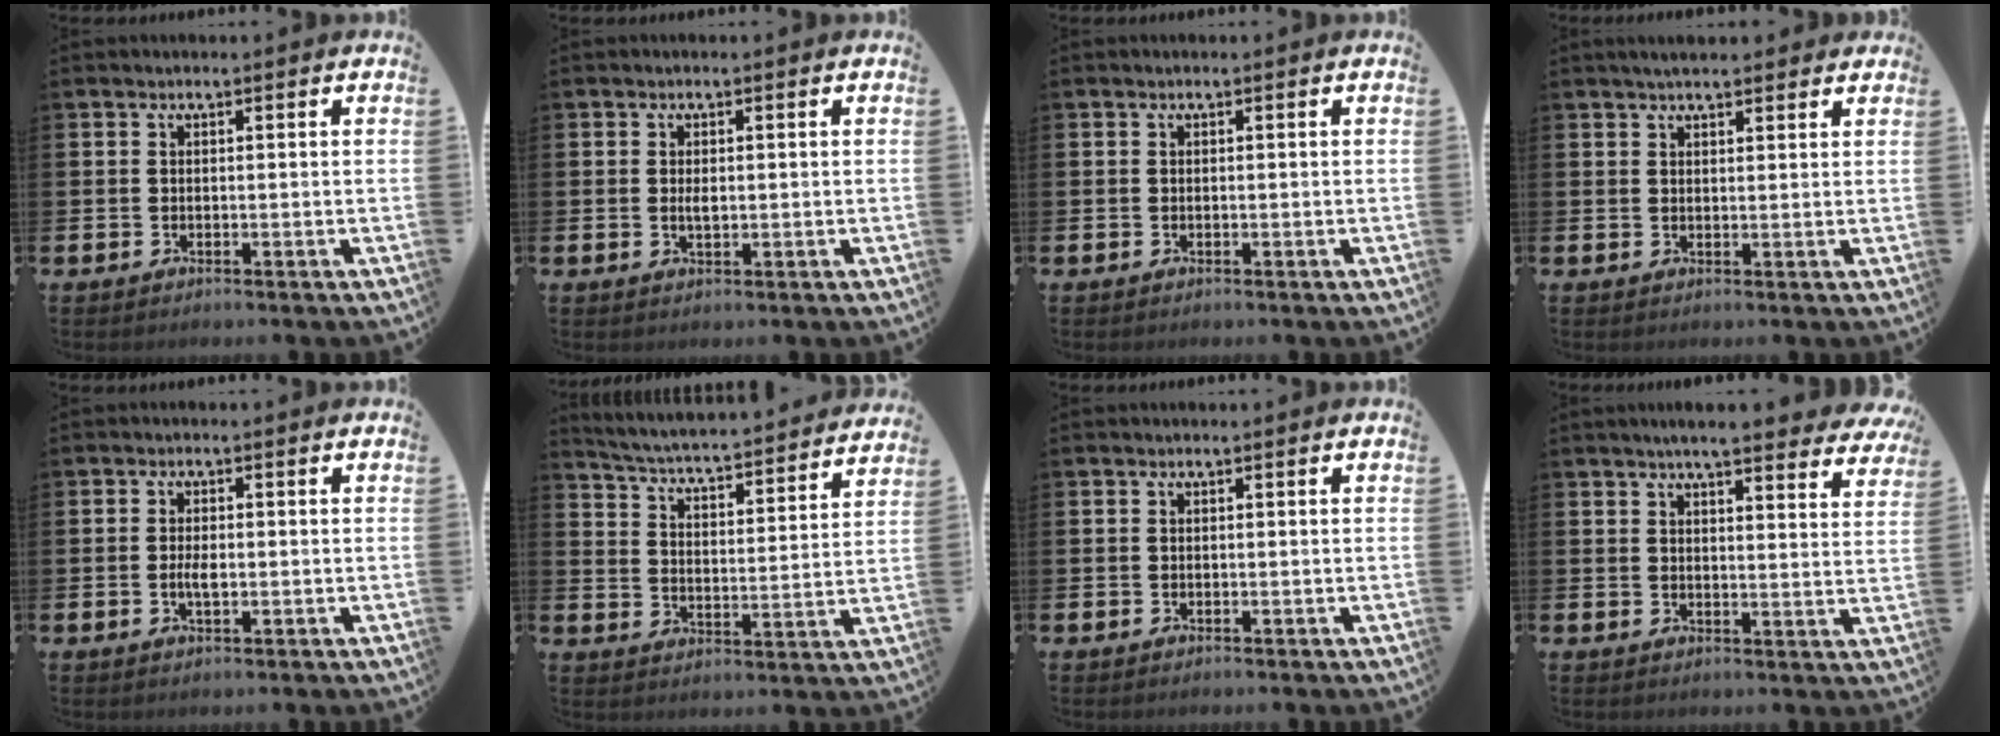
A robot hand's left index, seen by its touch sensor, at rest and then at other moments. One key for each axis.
{"total": 1.3, "fx": 0.2, "fy": 0.6, "fz": 1.1, "tx": -0.018, "ty": 0.001, "tz": 0.001}
{"total": 0.0}
{"total": 2.9, "fx": 2.6, "fy": 0.7, "fz": 0.9, "tx": -0.008, "ty": -0.007, "tz": 0.045}
{"total": 2.1, "fx": -0.2, "fy": 0.9, "fz": 1.9, "tx": -0.030, "ty": -0.001, "tz": -0.006}
{"total": 4.9, "fx": 4.7, "fy": 0.2, "fz": 1.2, "tx": -0.045, "ty": -0.049, "tz": 0.073}
{"total": 0.0}
{"total": 5.4, "fx": 5.0, "fy": 0.2, "fz": 2.0, "tx": -0.040, "ty": -0.028, "tz": 0.085}